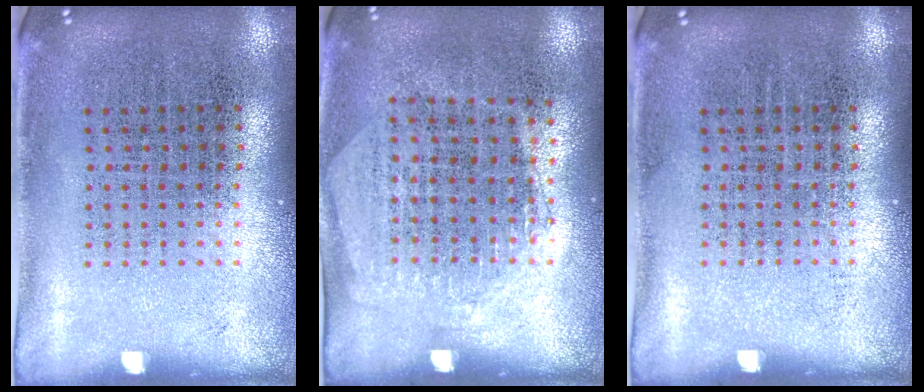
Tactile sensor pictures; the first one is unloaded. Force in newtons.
{"total": 1.3, "press": 1.1, "slide": 0.7}
{"total": 0.0}